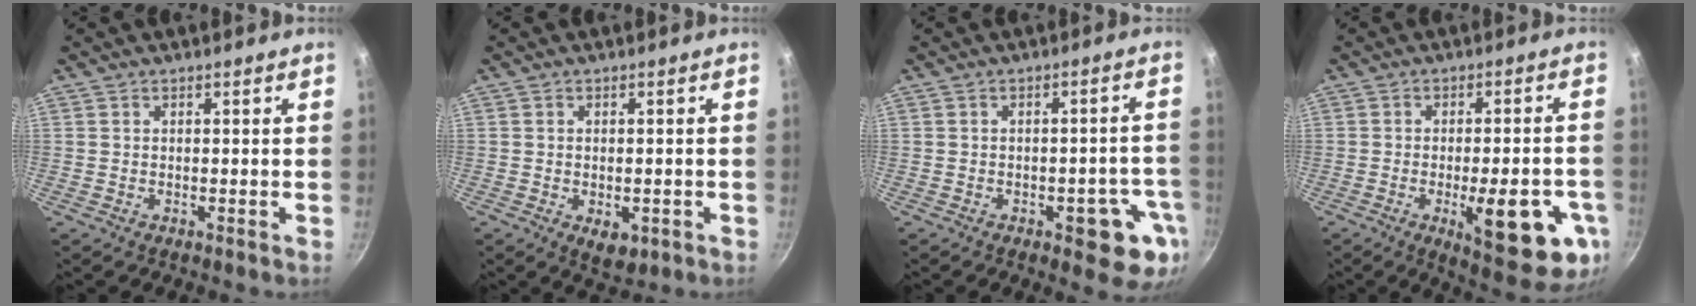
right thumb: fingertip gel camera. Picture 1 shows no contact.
{"total": 4.2, "force": [-1.4, 2.4, 3.1], "torque": [-0.040, 0.001, -0.010]}
{"total": 10.2, "force": [-4.2, 3.9, 8.5], "torque": [-0.074, 0.026, -0.044]}
{"total": 16.3, "force": [-5.6, 5.1, 14.4], "torque": [-0.162, 0.011, -0.063]}